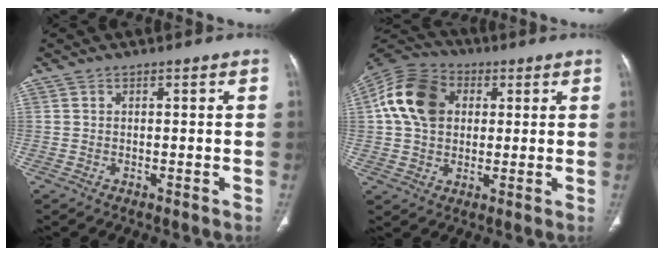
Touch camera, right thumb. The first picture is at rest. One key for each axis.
{"total": 14.1, "fx": 2.7, "fy": 10.7, "fz": 8.8, "tx": -0.150, "ty": 0.015, "tz": 0.037}